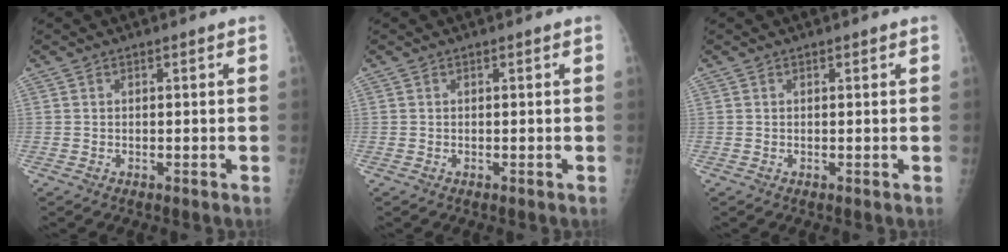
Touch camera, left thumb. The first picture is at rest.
{"total": 0.0}
{"total": 0.0}